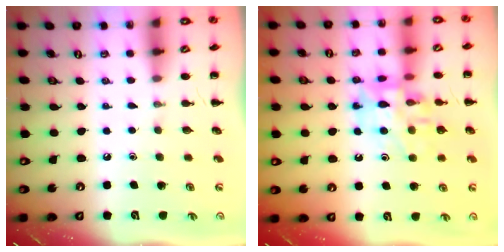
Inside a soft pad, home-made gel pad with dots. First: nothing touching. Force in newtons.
{"total": 13.4, "press": 13.3, "slide": 2.0}